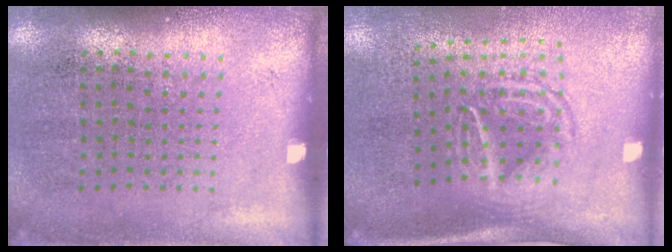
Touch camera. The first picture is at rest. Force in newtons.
{"total": 1.6, "press": 1.2, "slide": 1.1}